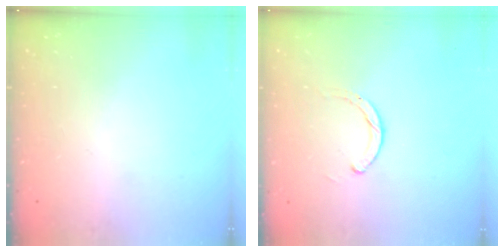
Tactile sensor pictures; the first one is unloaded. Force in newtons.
{"total": 1.8, "press": 1.8, "slide": 0.2}